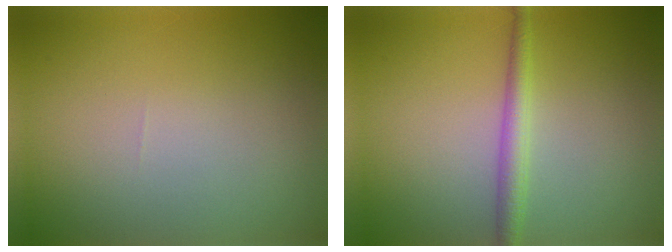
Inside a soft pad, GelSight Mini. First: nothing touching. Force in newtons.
{"total": 2.3, "press": 2.3, "slide": 0.0}